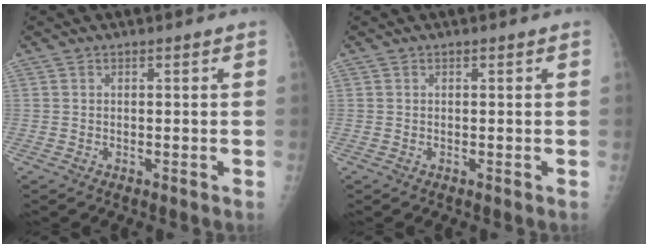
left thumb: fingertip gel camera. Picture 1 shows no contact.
{"total": 0.0}